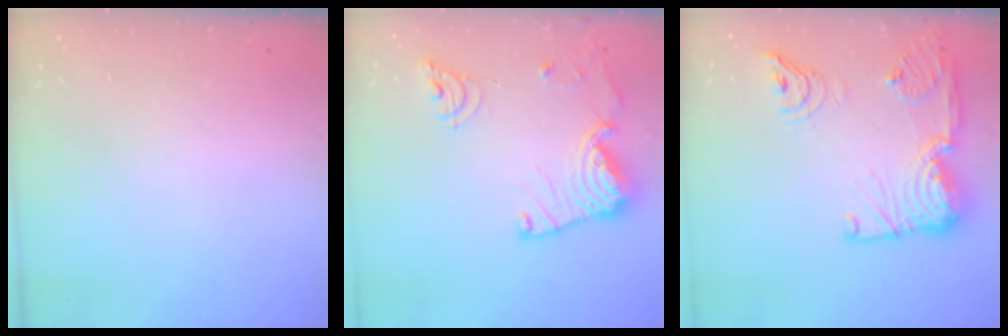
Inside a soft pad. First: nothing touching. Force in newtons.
{"total": 18.4, "press": 18.3, "slide": 1.9}
{"total": 21.8, "press": 20.6, "slide": 6.9}